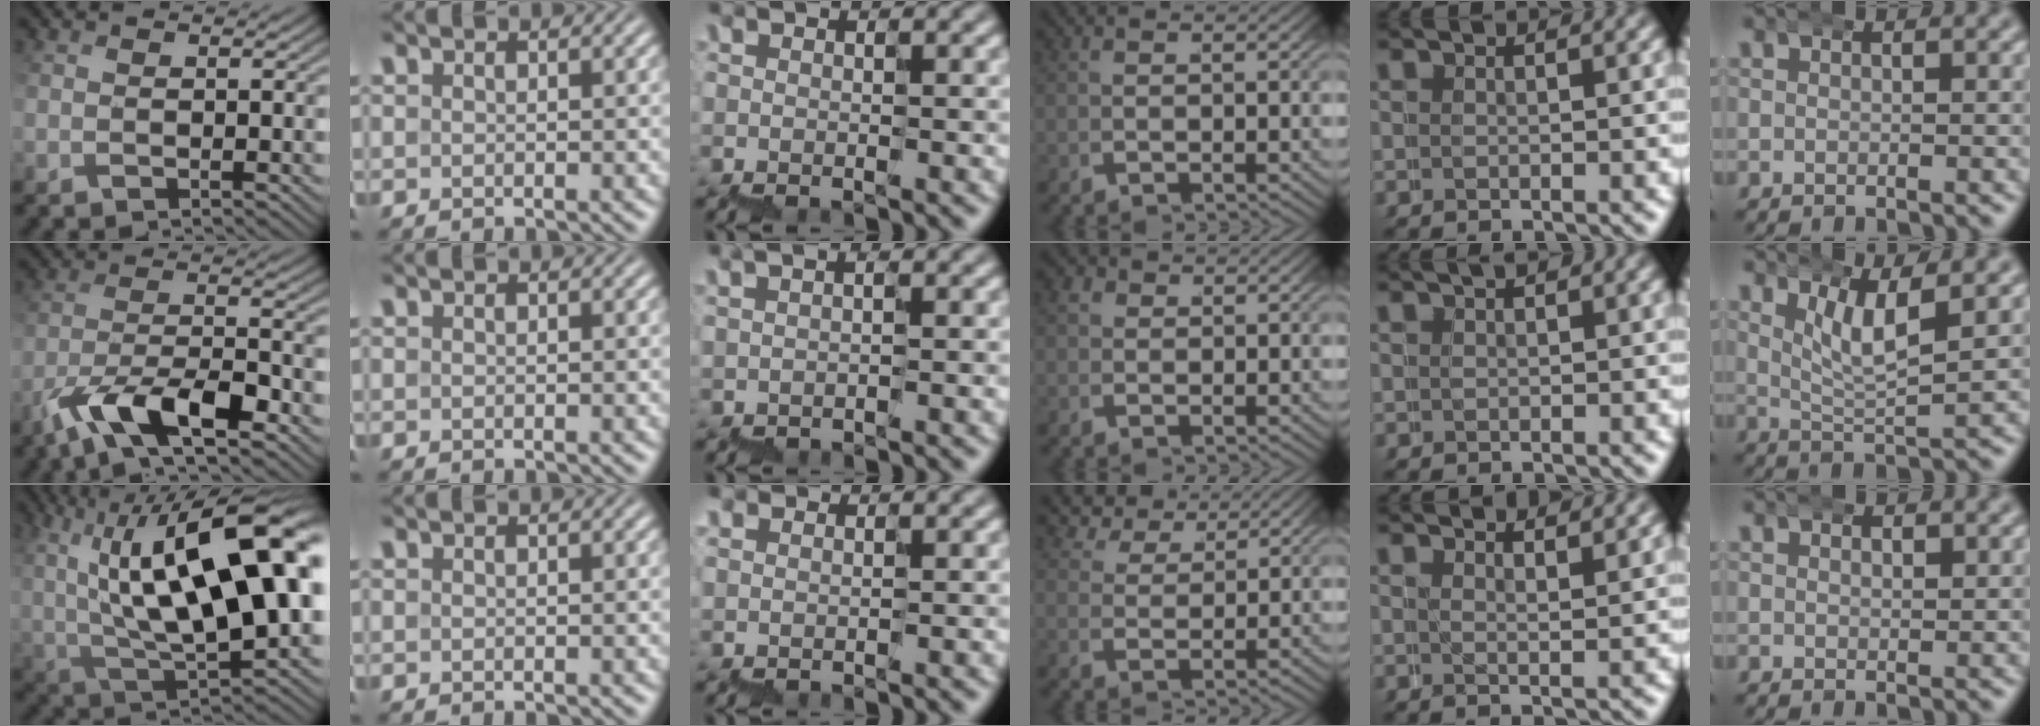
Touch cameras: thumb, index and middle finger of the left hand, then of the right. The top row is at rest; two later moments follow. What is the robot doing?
{"motion": "wrap", "object": "belt"}